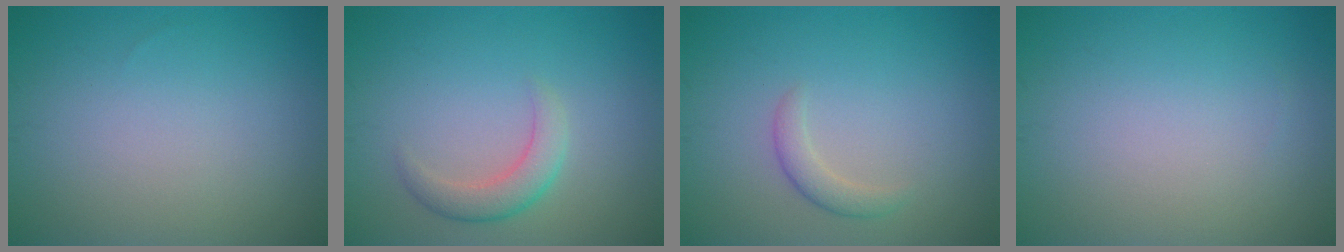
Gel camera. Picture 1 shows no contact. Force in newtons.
{"total": 2.6, "press": 2.6, "slide": 0.0}
{"total": 1.6, "press": 1.6, "slide": 0.1}
{"total": 0.0}